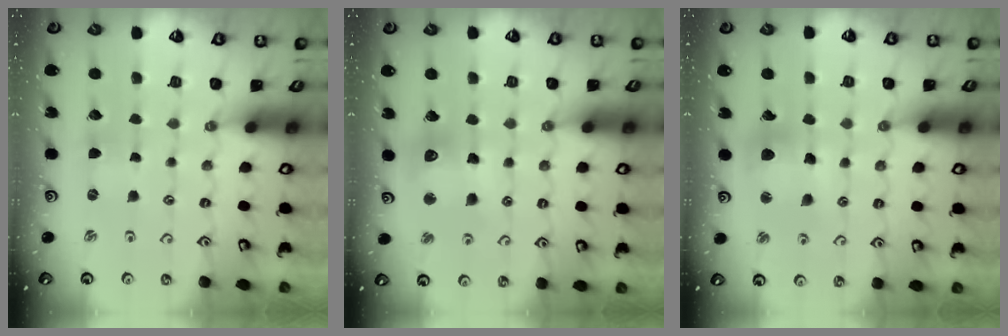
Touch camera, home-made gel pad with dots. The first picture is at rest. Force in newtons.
{"total": 11.2, "press": 11.0, "slide": 1.8}
{"total": 11.5, "press": 11.4, "slide": 1.7}